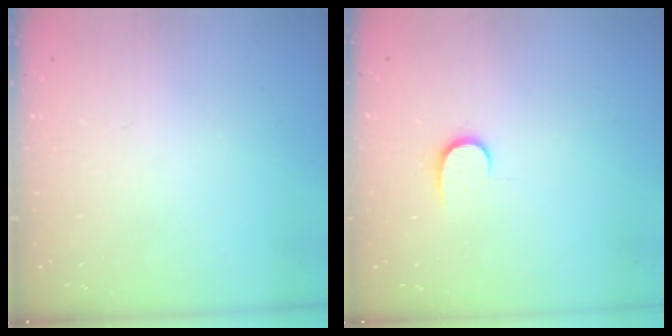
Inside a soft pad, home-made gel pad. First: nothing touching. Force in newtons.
{"total": 6.1, "press": 6.1, "slide": 0.6}